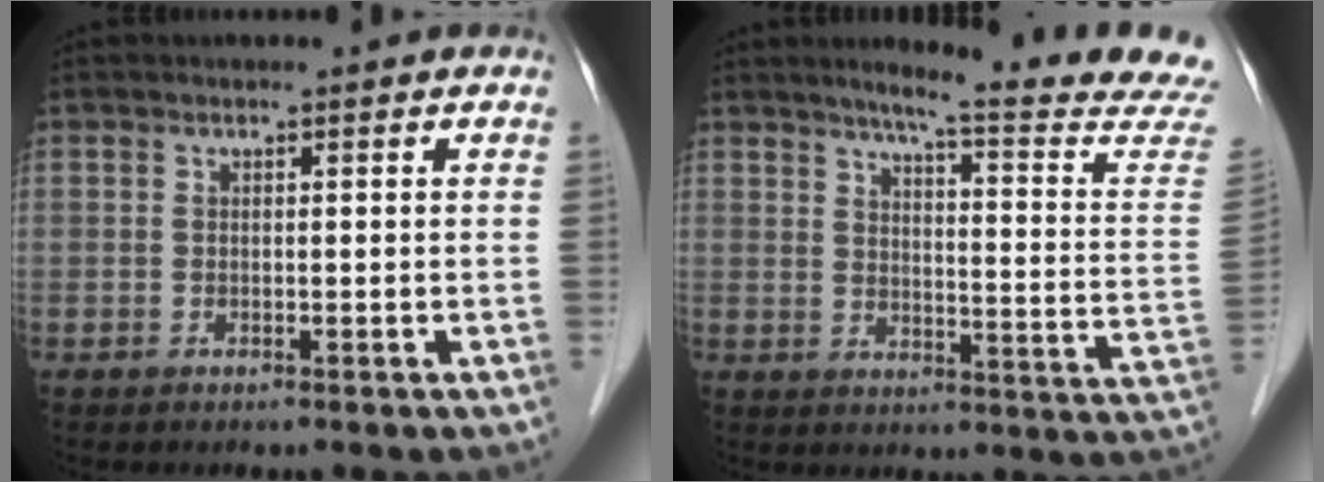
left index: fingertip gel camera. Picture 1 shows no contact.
{"total": 17.8, "force": [15.9, -1.2, 7.7], "torque": [-0.103, -0.086, 0.183]}